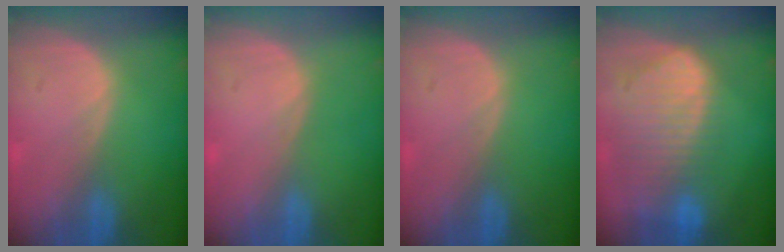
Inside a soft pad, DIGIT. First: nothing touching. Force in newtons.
{"total": 0.0}
{"total": 0.0}
{"total": 10.5, "press": 9.0, "slide": 5.3}